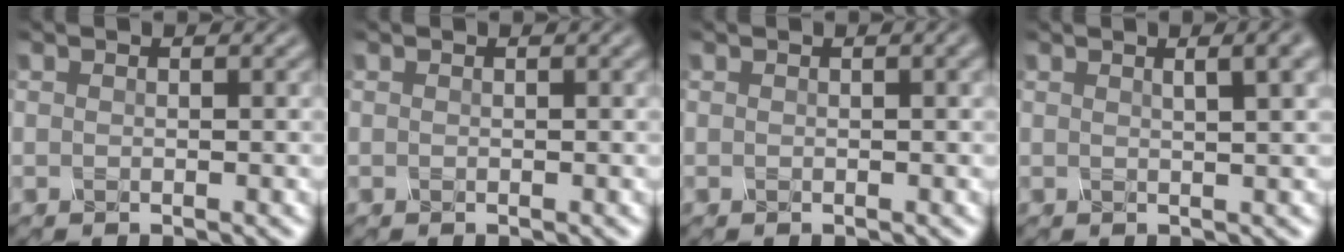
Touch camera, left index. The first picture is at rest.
{"total": 0.9, "force": [0.3, 0.4, 0.7], "torque": [-0.005, 0.006, -0.003]}
{"total": 2.7, "force": [1.0, 1.3, 2.2], "torque": [-0.013, 0.023, 0.001]}
{"total": 7.3, "force": [3.4, 3.3, 5.6], "torque": [-0.023, 0.055, 0.018]}